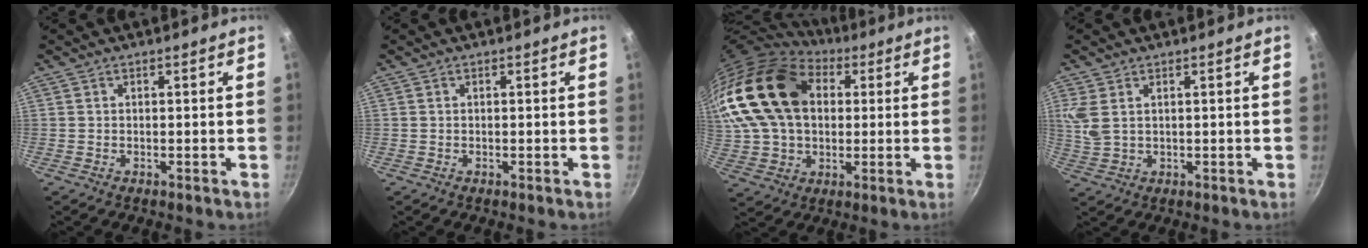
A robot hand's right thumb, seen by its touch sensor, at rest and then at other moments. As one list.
[{"total": 0.0}, {"total": 24.0, "force": [5.9, 16.5, 16.4], "torque": [-0.304, 0.015, 0.106]}, {"total": 5.1, "force": [1.9, 2.9, 3.7], "torque": [-0.076, -0.002, 0.044]}]